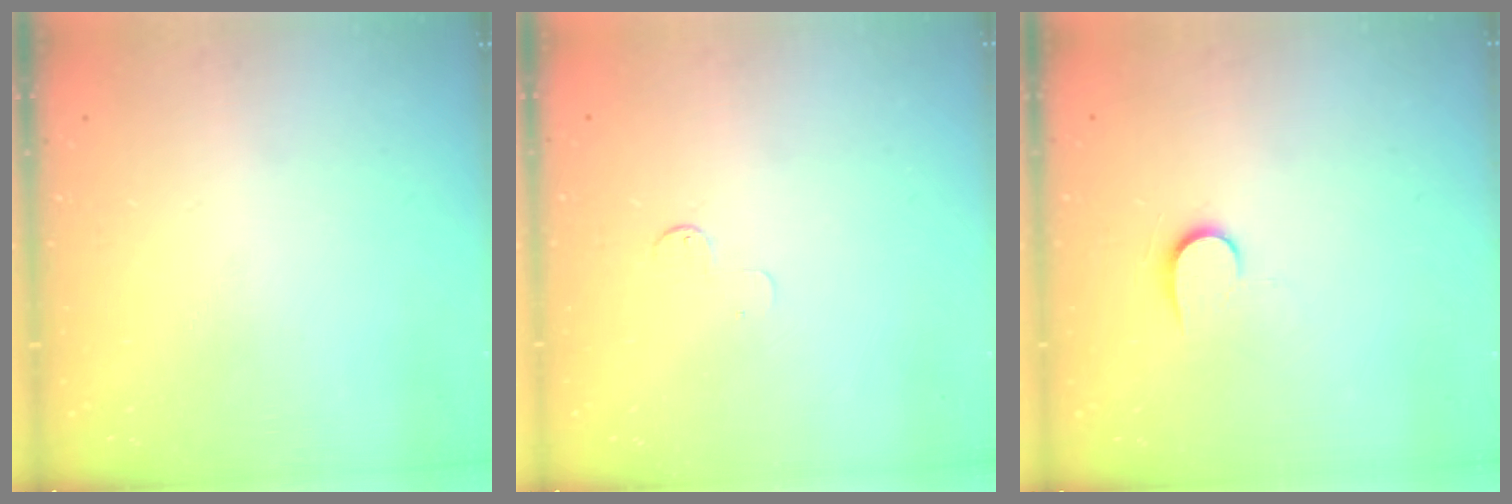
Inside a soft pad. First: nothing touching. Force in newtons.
{"total": 2.6, "press": 2.6, "slide": 0.3}
{"total": 6.9, "press": 6.9, "slide": 0.8}